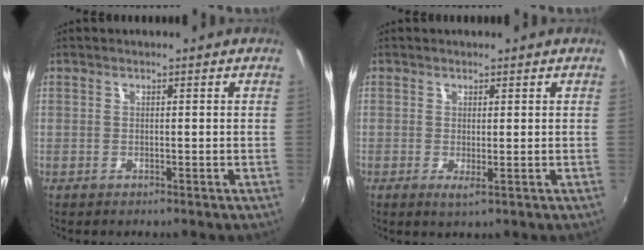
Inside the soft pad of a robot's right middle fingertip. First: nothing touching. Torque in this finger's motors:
{"motor_torque": [-0.95, -0.79, -0.43, -0.05]}